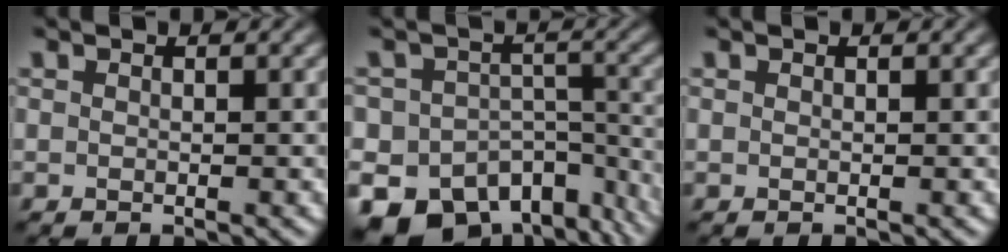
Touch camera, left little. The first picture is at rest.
{"total": 14.8, "force": [-10.1, 9.3, 5.5], "torque": [-0.091, -0.038, -0.112]}
{"total": 0.0}